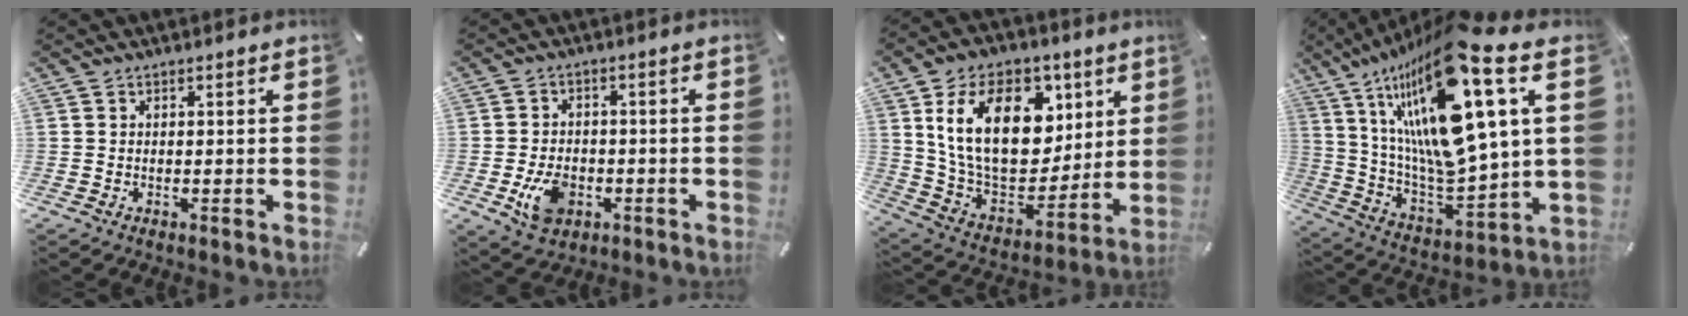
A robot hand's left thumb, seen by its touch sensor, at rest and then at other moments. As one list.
[{"total": 8.1, "force": [-2.5, 5.8, 5.0], "torque": [-0.092, 0.004, -0.045]}, {"total": 23.5, "force": [8.1, 15.4, 15.8], "torque": [-0.277, -0.030, 0.139]}, {"total": 25.1, "force": [11.7, 7.3, 21.0], "torque": [-0.416, -0.094, 0.186]}]